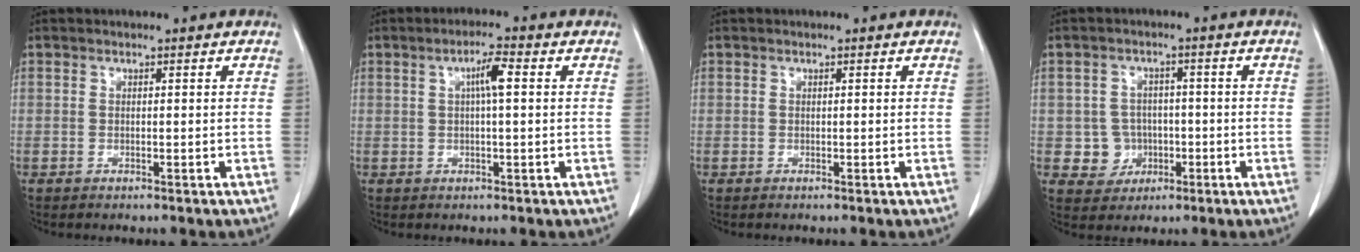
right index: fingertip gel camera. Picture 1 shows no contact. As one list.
[{"total": 3.7, "force": [0.8, 0.3, 3.6], "torque": [-0.063, 0.007, 0.012]}, {"total": 0.0}, {"total": 5.0, "force": [-0.9, 4.9, 0.7], "torque": [-0.002, 0.011, -0.007]}]